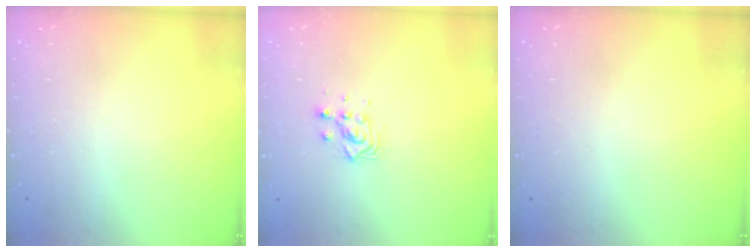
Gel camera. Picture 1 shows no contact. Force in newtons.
{"total": 4.5, "press": 4.5, "slide": 0.2}
{"total": 0.0}